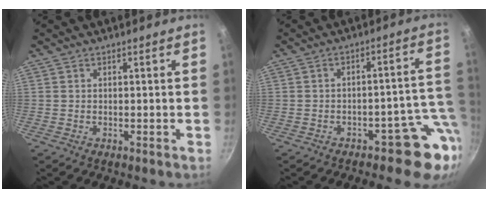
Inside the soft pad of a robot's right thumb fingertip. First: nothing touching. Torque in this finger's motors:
{"motor_torque": [-0.07, 0.05, 0.84, -0.97, 0.14]}